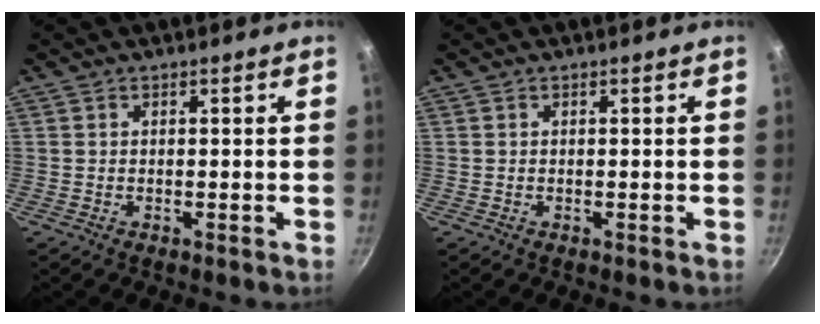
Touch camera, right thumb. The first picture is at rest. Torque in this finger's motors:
{"motor_torque": [-0.02, 0.02, 0.01, 0.01, 0.02]}